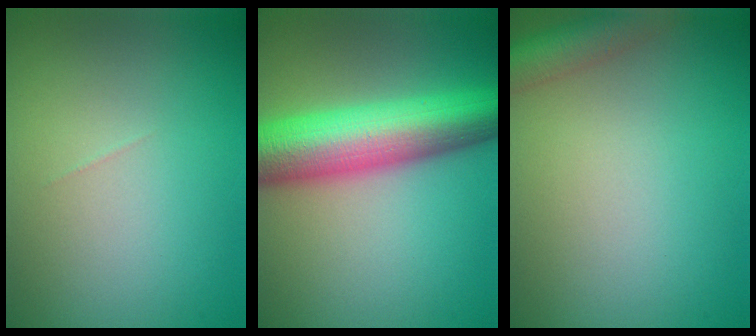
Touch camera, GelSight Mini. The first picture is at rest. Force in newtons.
{"total": 10.5, "press": 10.5, "slide": 0.1}
{"total": 3.9, "press": 3.9, "slide": 0.2}